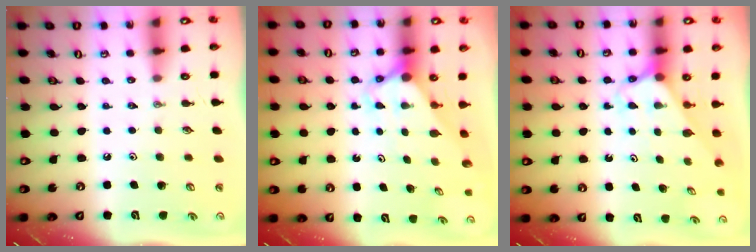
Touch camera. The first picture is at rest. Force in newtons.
{"total": 2.7, "press": 2.7, "slide": 0.0}
{"total": 2.5, "press": 2.5, "slide": 0.2}